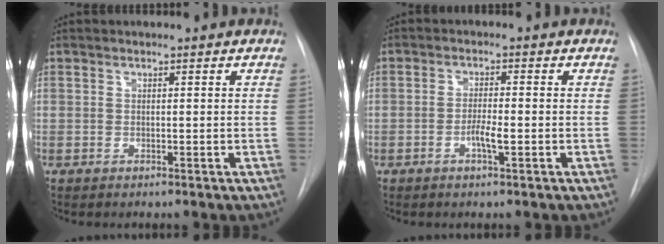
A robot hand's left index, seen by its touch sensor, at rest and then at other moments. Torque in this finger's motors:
{"motor_torque": [0.38, 0.08, 0.06, 0.02]}